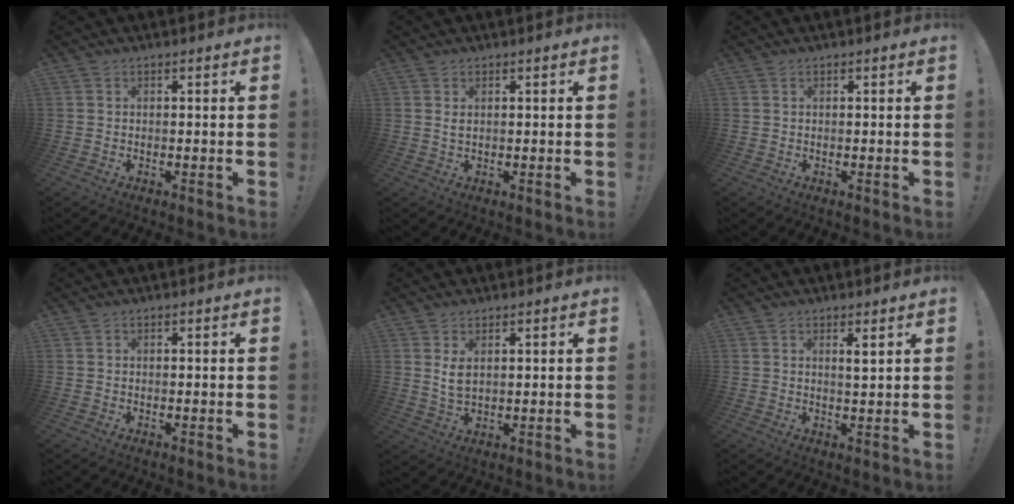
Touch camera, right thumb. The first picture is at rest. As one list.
[{"total": 1.3, "force": [0.3, 0.5, 1.1], "torque": [-0.020, 0.000, 0.004]}, {"total": 0.0}, {"total": 0.0}, {"total": 4.2, "force": [1.4, 2.1, 3.4], "torque": [-0.064, -0.005, 0.022]}, {"total": 2.5, "force": [1.3, 0.0, 2.1], "torque": [-0.024, -0.014, 0.016]}]